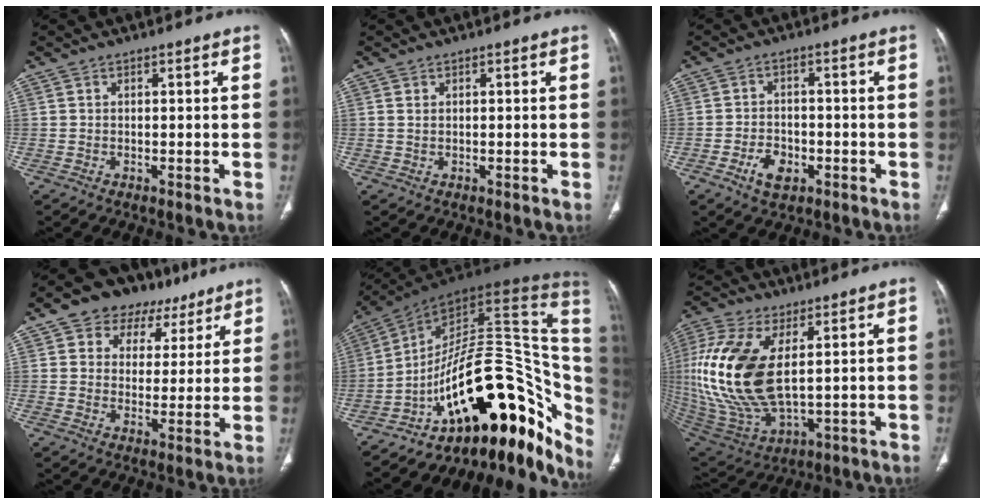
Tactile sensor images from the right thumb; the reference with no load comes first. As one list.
[{"total": 0.8, "force": [0.3, 0.6, 0.5], "torque": [-0.011, -0.001, 0.007]}, {"total": 5.3, "force": [-2.5, 3.4, 3.3], "torque": [-0.051, 0.017, -0.038]}, {"total": 12.5, "force": [7.3, 9.0, 4.7], "torque": [-0.021, -0.009, 0.104]}, {"total": 33.7, "force": [-10.1, 15.3, 28.3], "torque": [-0.257, 0.102, -0.145]}, {"total": 22.2, "force": [3.2, 11.2, 18.9], "torque": [-0.422, -0.021, 0.071]}]